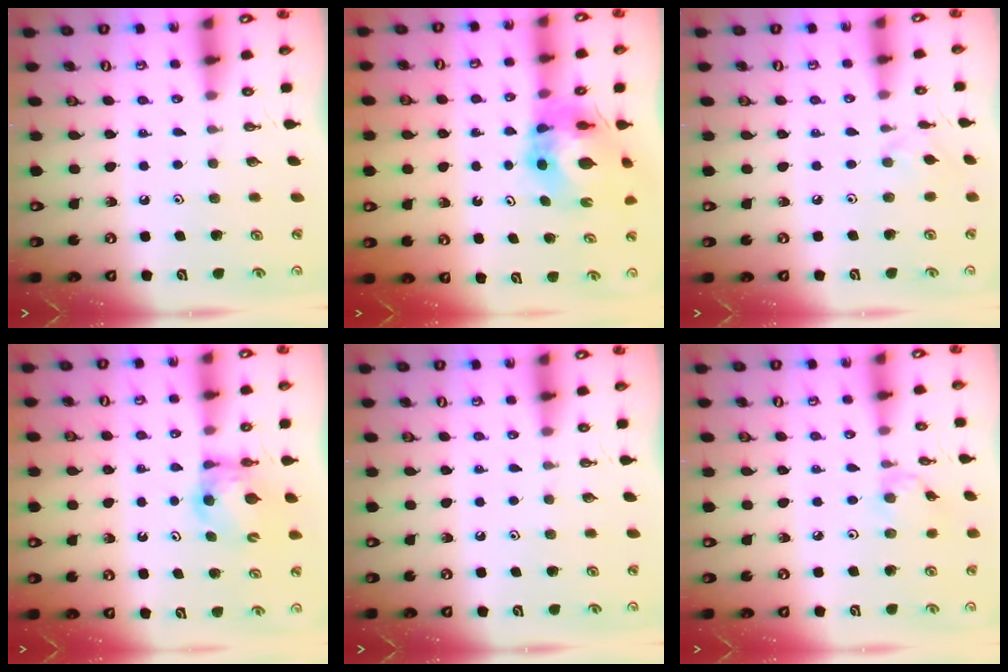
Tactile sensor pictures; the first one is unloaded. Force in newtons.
{"total": 8.9, "press": 8.8, "slide": 1.0}
{"total": 3.3, "press": 3.2, "slide": 0.6}
{"total": 6.8, "press": 6.8, "slide": 0.5}
{"total": 0.0}
{"total": 0.9, "press": 0.9, "slide": 0.3}